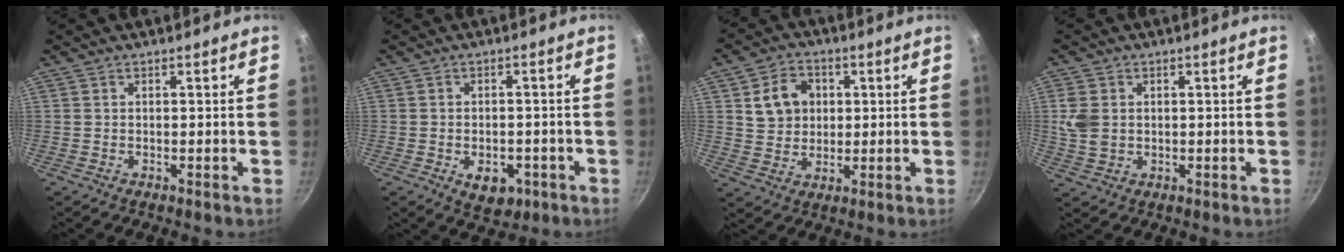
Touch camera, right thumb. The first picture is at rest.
{"total": 6.6, "force": [-2.5, 4.3, 4.4], "torque": [-0.040, 0.008, -0.025]}
{"total": 8.7, "force": [2.0, 7.3, 4.3], "torque": [-0.047, 0.005, 0.034]}
{"total": 5.3, "force": [0.7, 4.1, 3.3], "torque": [-0.061, -0.001, 0.017]}